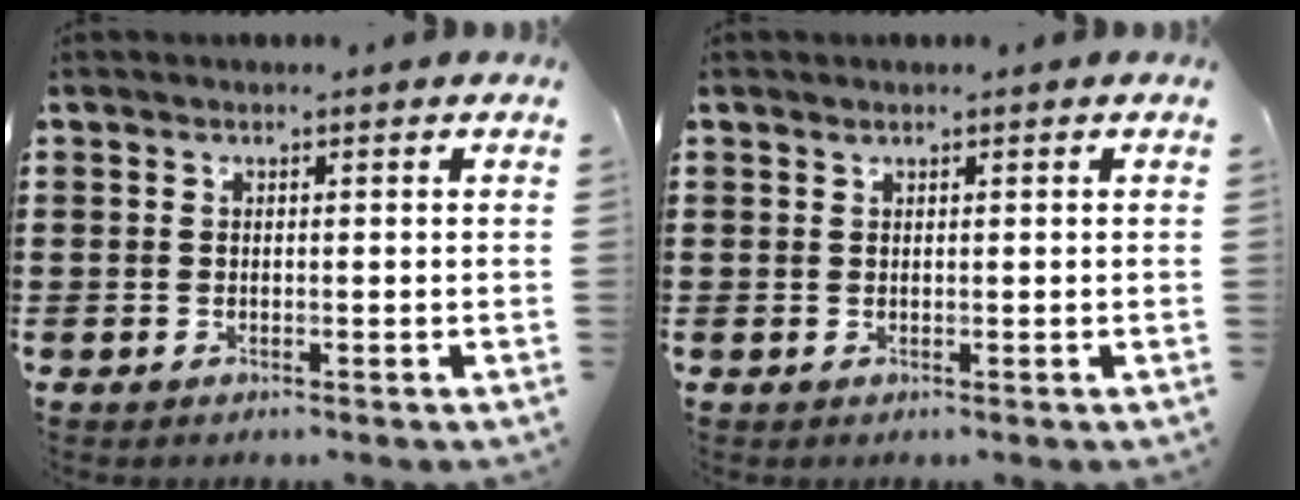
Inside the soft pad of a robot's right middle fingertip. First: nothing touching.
{"total": 0.6, "force": [0.6, -0.1, 0.2], "torque": [-0.006, -0.002, 0.011]}